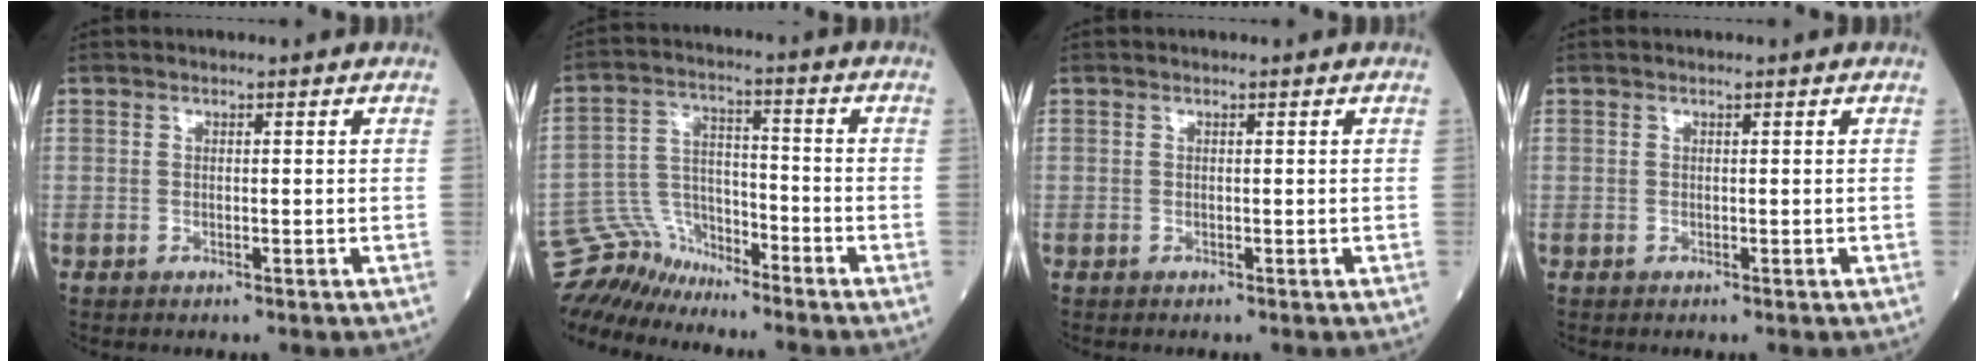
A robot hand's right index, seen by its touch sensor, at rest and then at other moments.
{"total": 7.9, "force": [-7.7, 1.3, -0.6], "torque": [0.002, 0.017, -0.151]}
{"total": 0.0}
{"total": 0.0}